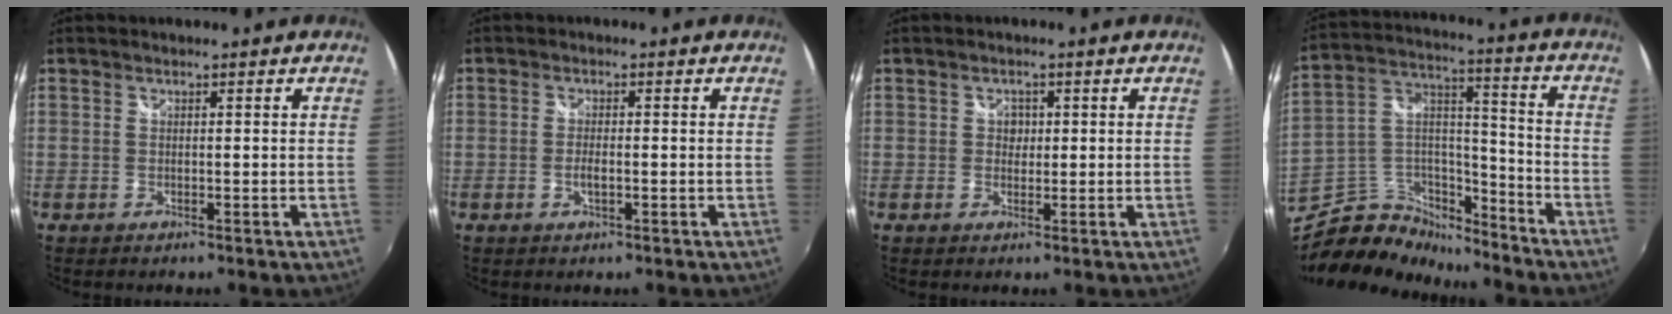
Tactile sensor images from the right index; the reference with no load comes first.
{"total": 2.1, "force": [-0.6, 0.6, 1.9], "torque": [-0.038, -0.002, -0.011]}
{"total": 1.7, "force": [0.1, 1.7, 0.5], "torque": [-0.004, 0.005, 0.001]}
{"total": 13.5, "force": [-10.6, 6.8, 4.7], "torque": [-0.104, 0.051, -0.183]}